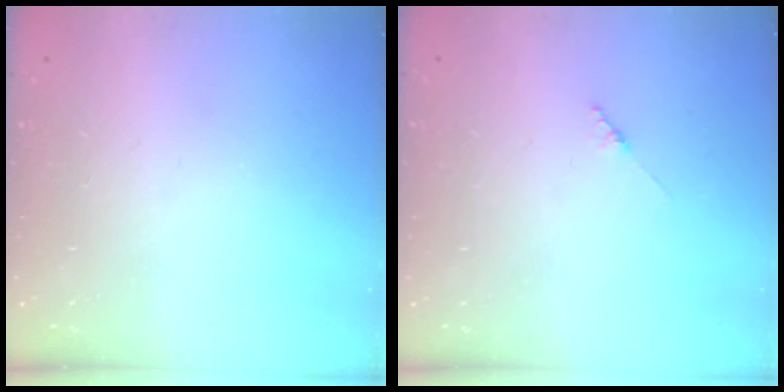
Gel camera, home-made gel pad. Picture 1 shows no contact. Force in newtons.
{"total": 1.8, "press": 1.7, "slide": 0.3}